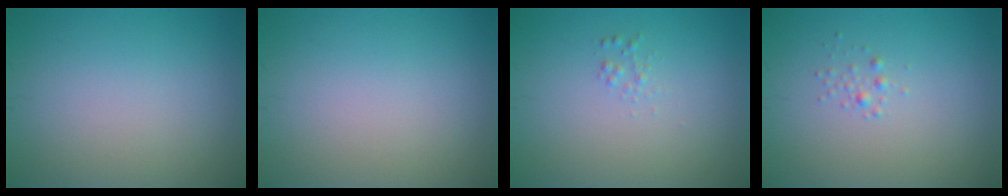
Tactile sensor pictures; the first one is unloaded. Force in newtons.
{"total": 0.0}
{"total": 0.7, "press": 0.7, "slide": 0.0}
{"total": 0.7, "press": 0.7, "slide": 0.0}